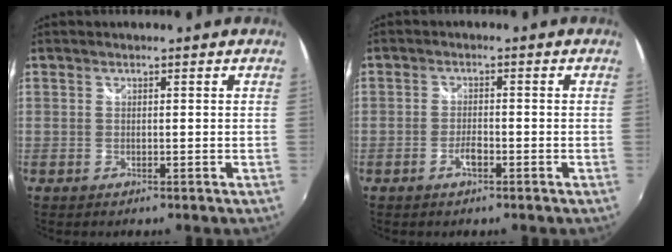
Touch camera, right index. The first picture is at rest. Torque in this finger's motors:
{"motor_torque": [0.46, -0.14, 0.07, 0.04]}